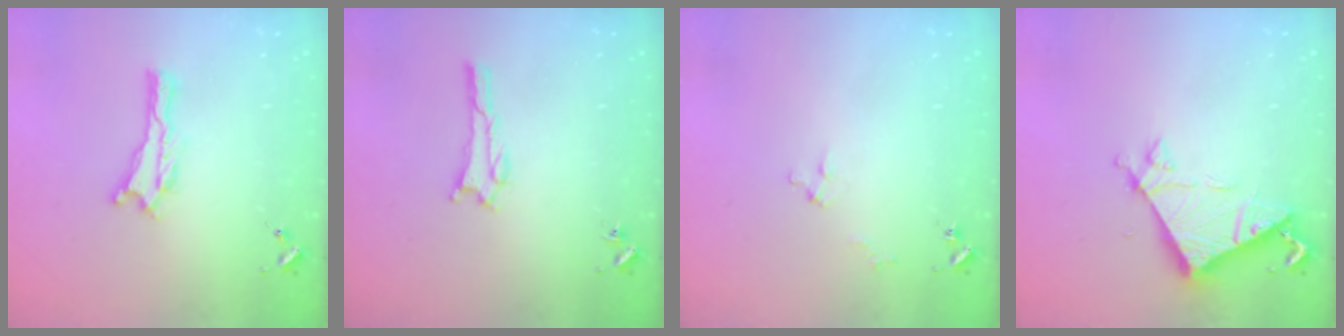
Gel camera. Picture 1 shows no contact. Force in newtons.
{"total": 1.5, "press": 1.5, "slide": 0.2}
{"total": 2.0, "press": 2.0, "slide": 0.1}
{"total": 6.7, "press": 6.7, "slide": 0.6}